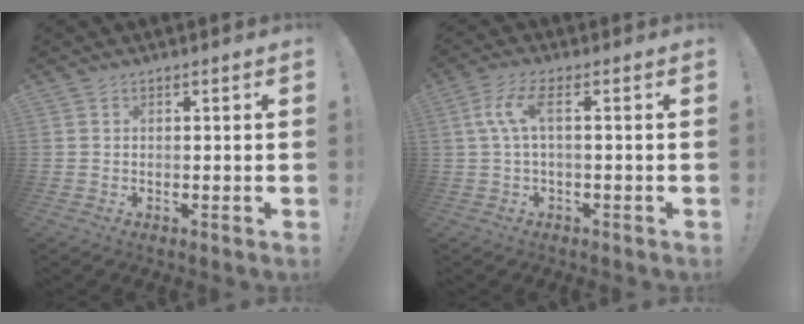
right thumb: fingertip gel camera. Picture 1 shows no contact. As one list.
[{"total": 6.7, "force": [0.9, 1.6, 6.4], "torque": [-0.132, -0.002, 0.014]}]